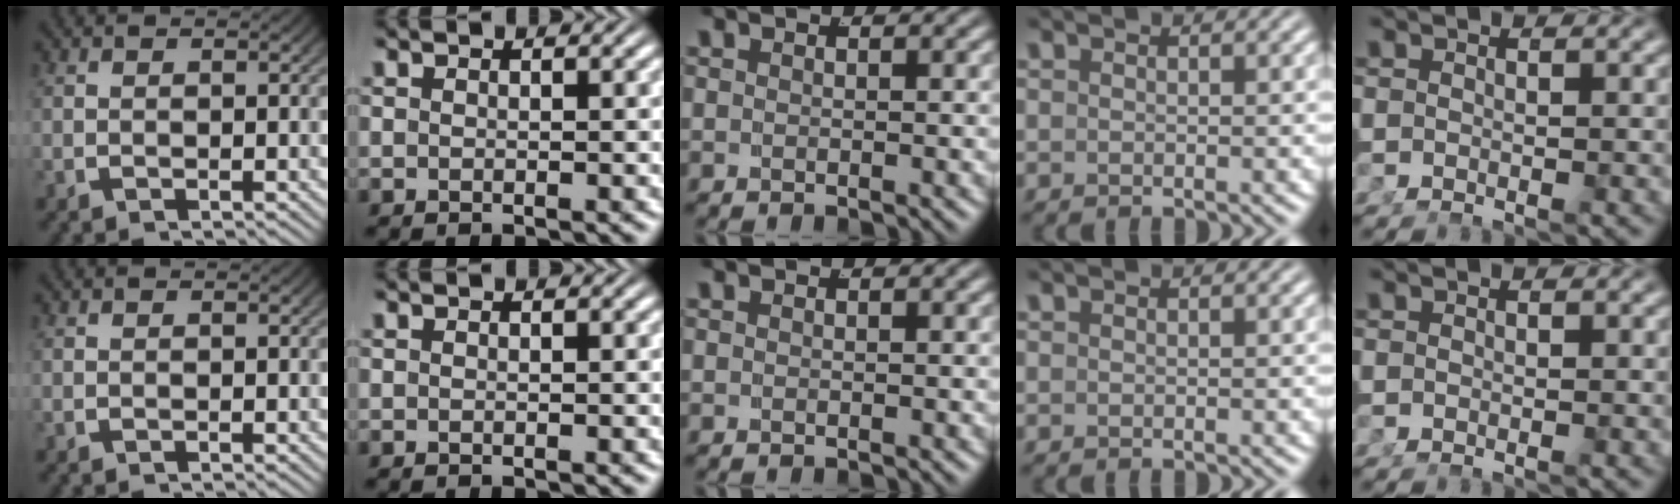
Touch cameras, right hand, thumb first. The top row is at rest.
{}